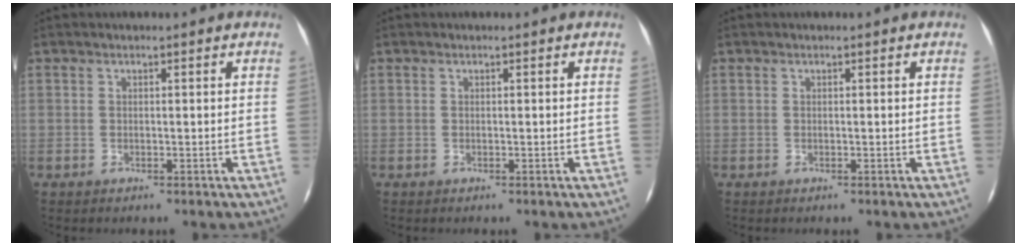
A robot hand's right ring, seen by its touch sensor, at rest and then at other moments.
{"total": 0.0}
{"total": 0.0}